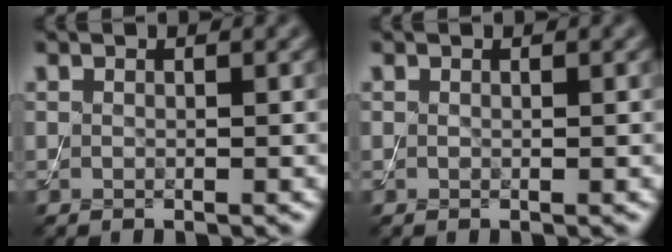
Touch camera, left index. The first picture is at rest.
{"total": 0.0}